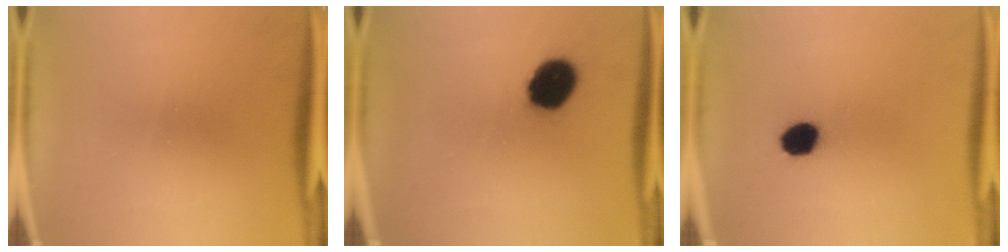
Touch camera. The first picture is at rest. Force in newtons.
{"total": 11.1}
{"total": 6.1}